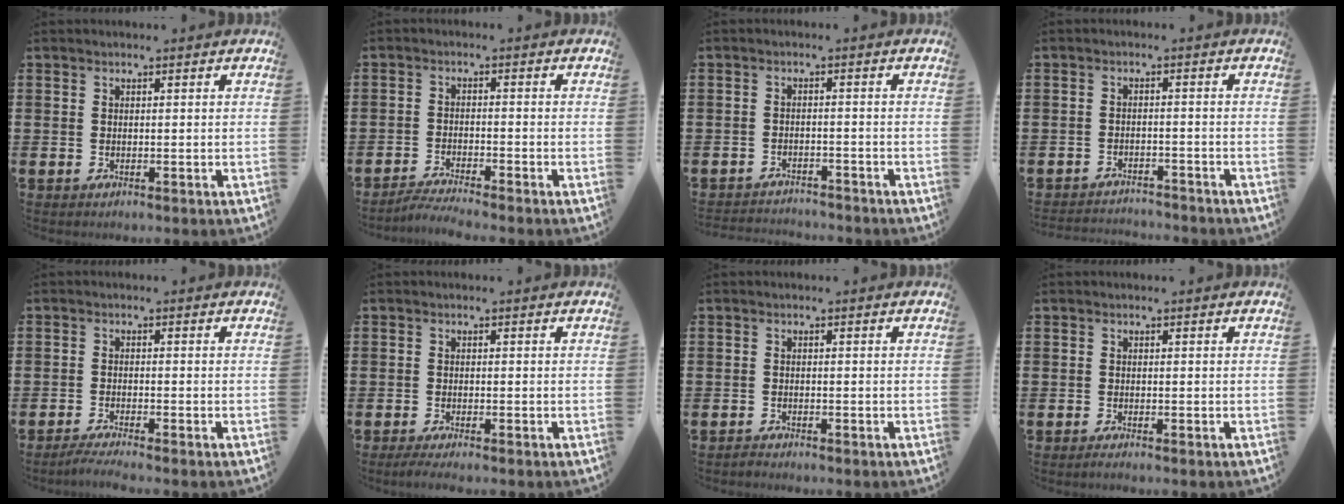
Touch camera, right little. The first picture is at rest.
{"total": 2.4, "force": [-2.3, -0.2, 0.7], "torque": [-0.012, 0.003, -0.046]}
{"total": 2.2, "force": [-2.2, 0.0, -0.3], "torque": [-0.001, 0.002, -0.050]}
{"total": 2.3, "force": [-2.3, 0.1, -0.3], "torque": [-0.003, 0.003, -0.051]}
{"total": 1.8, "force": [-1.4, -0.1, 1.1], "torque": [-0.017, 0.001, -0.027]}
{"total": 1.1, "force": [-0.7, 0.1, 0.9], "torque": [-0.014, -0.003, -0.014]}
{"total": 0.7, "force": [-0.7, 0.1, 0.1], "torque": [-0.005, -0.002, -0.015]}
{"total": 0.6, "force": [-0.4, 0.0, 0.5], "torque": [-0.008, -0.003, -0.008]}